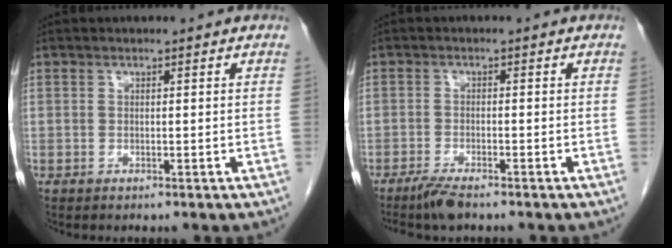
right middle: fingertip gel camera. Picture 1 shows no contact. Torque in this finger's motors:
{"motor_torque": [0.46, -0.32, 0.05, 0.02]}